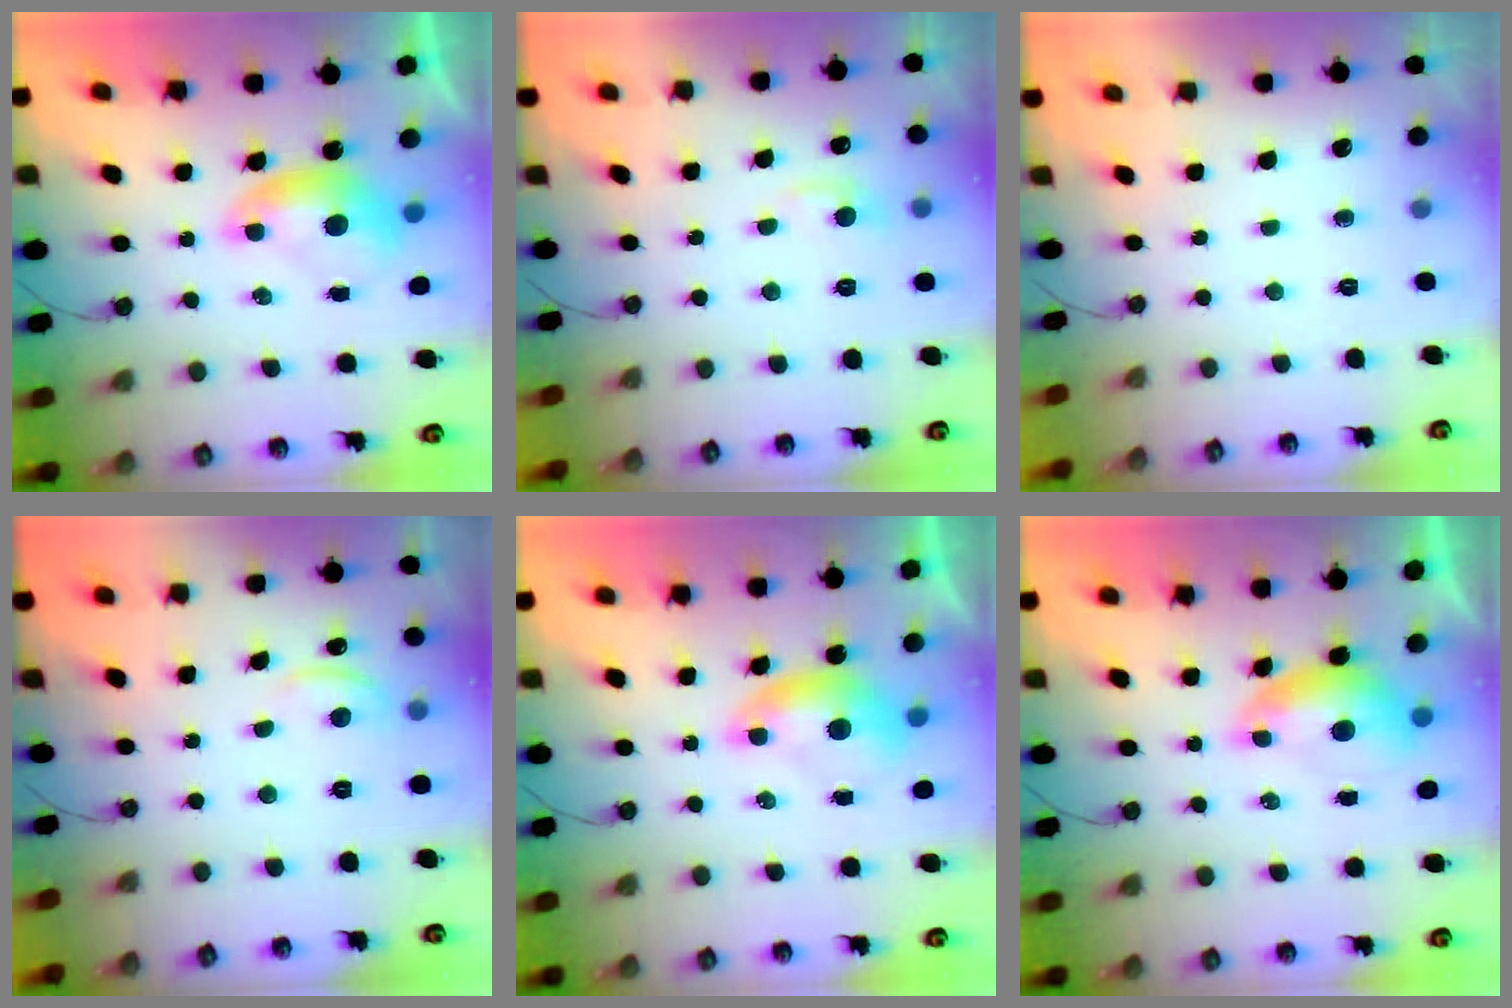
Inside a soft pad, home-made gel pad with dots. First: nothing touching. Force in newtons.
{"total": 1.0, "press": 0.9, "slide": 0.5}
{"total": 0.0}
{"total": 1.3, "press": 1.1, "slide": 0.5}
{"total": 0.0}
{"total": 0.5, "press": 0.5, "slide": 0.2}